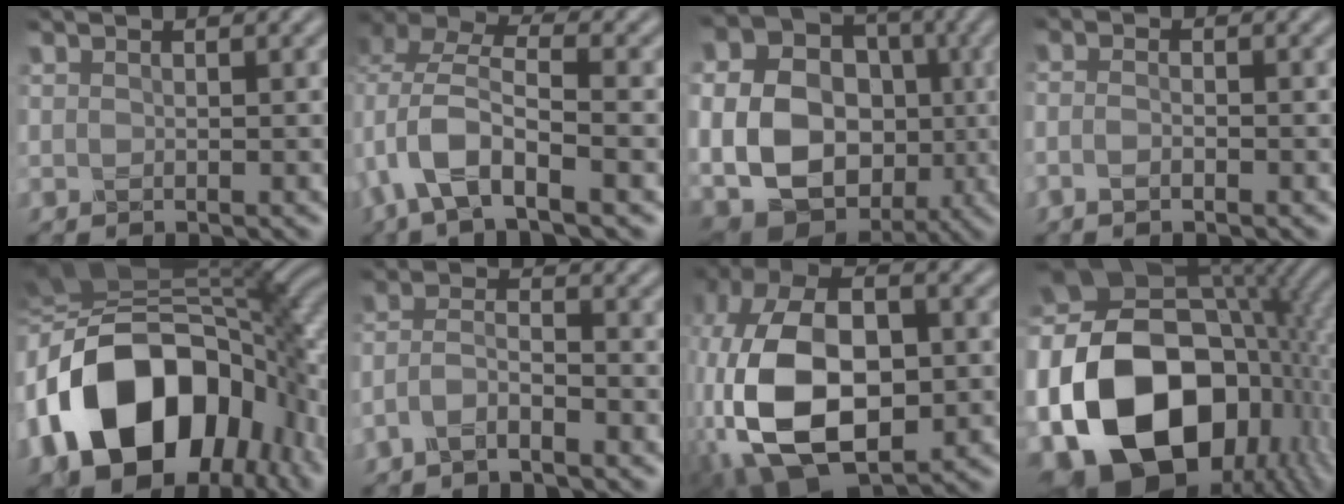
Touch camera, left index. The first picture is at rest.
{"total": 7.8, "force": [-2.1, 3.9, 6.4], "torque": [-0.127, 0.009, -0.047]}
{"total": 15.6, "force": [-1.5, 13.1, 8.4], "torque": [-0.175, -0.010, -0.028]}
{"total": 1.7, "force": [-0.8, 0.7, 1.4], "torque": [-0.021, -0.004, -0.017]}
{"total": 18.3, "force": [-4.0, 12.0, 13.2], "torque": [-0.252, -0.012, -0.060]}
{"total": 2.9, "force": [-1.8, 0.9, 2.1], "torque": [-0.047, 0.008, -0.046]}
{"total": 16.6, "force": [-2.9, 9.8, 13.0], "torque": [-0.280, -0.003, -0.054]}
{"total": 22.2, "force": [-4.5, 16.0, 14.6], "torque": [-0.333, -0.052, -0.059]}